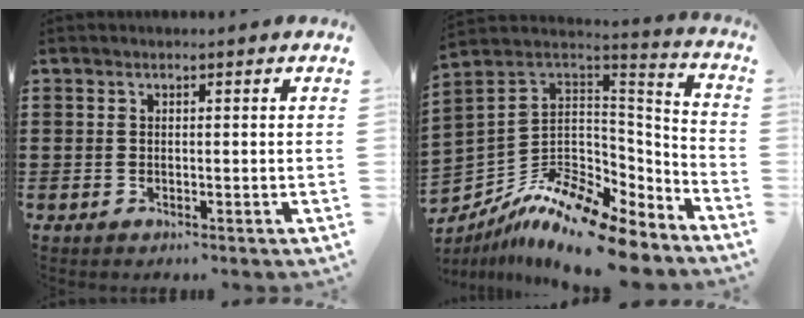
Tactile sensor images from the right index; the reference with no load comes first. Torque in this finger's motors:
{"motor_torque": [0.91, -0.79, -0.09, -0.17]}